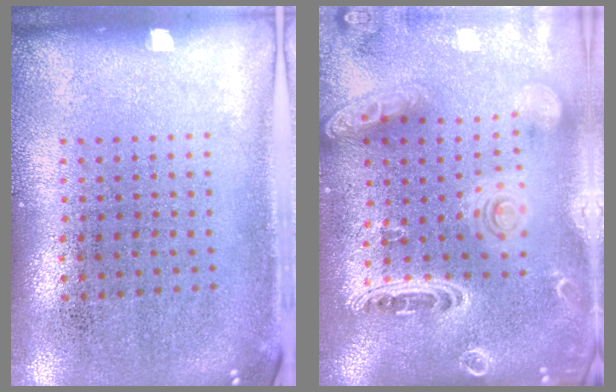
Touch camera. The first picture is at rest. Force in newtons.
{"total": 3.0, "press": 2.5, "slide": 1.6}